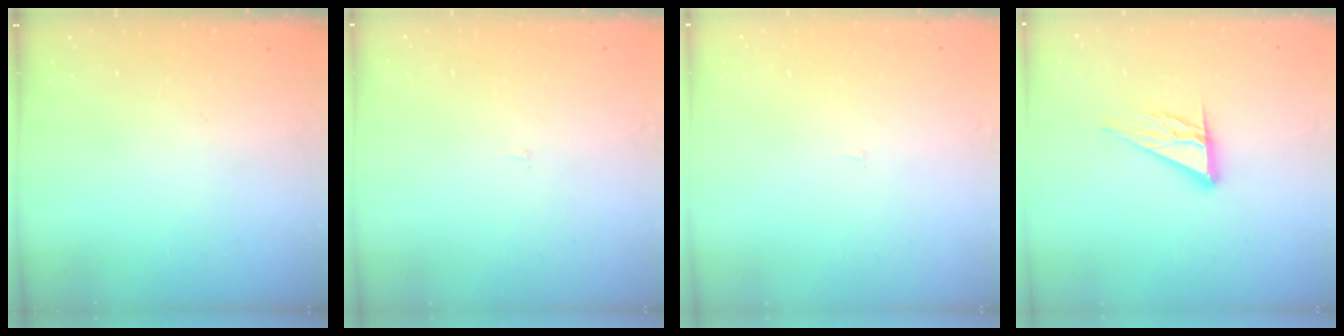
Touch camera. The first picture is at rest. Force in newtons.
{"total": 1.6, "press": 1.6, "slide": 0.1}
{"total": 1.6, "press": 1.6, "slide": 0.1}
{"total": 10.9, "press": 10.9, "slide": 1.0}